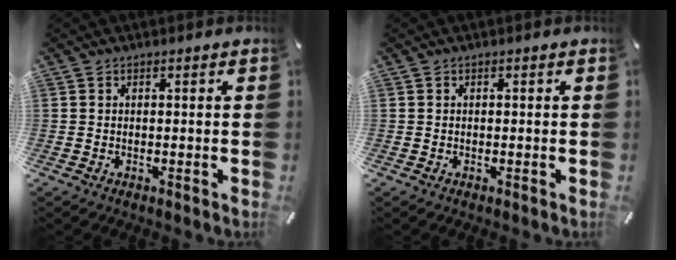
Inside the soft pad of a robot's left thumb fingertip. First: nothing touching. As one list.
[{"total": 0.0}]